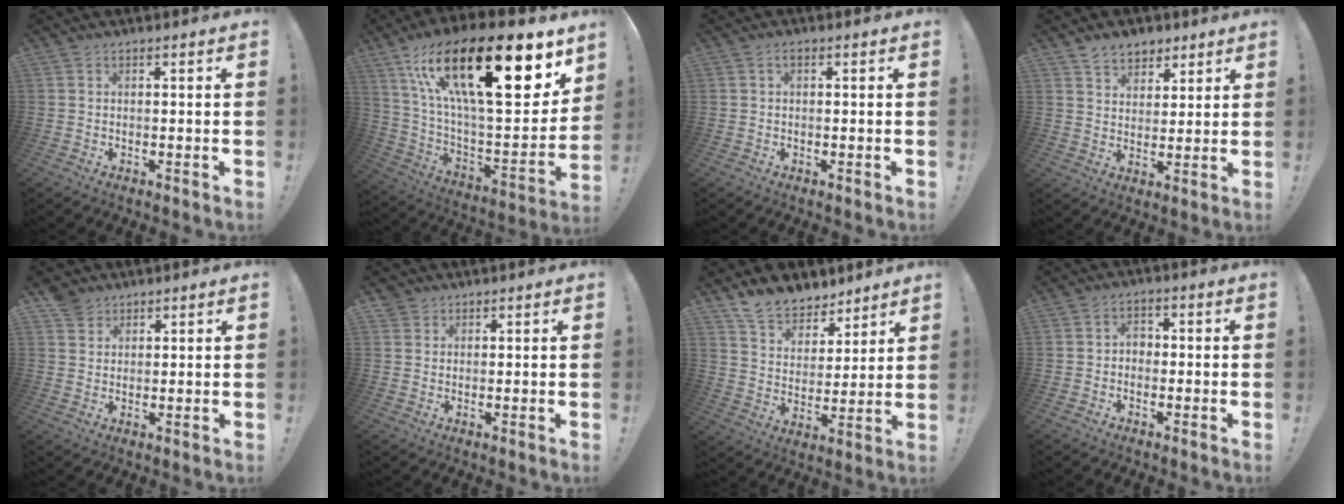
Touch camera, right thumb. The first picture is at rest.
{"total": 30.3, "force": [13.0, 10.2, 25.4], "torque": [-0.454, -0.075, 0.215]}
{"total": 1.0, "force": [0.0, 0.5, 0.9], "torque": [-0.022, 0.005, 0.000]}
{"total": 7.1, "force": [5.1, 4.8, 1.6], "torque": [-0.015, -0.034, 0.096]}
{"total": 4.0, "force": [3.1, 2.4, 0.5], "torque": [-0.005, -0.016, 0.059]}
{"total": 2.3, "force": [1.9, 1.4, 0.0], "torque": [0.001, -0.009, 0.035]}
{"total": 11.5, "force": [9.9, 5.4, 2.2], "torque": [-0.045, -0.081, 0.190]}
{"total": 2.9, "force": [-0.9, 2.1, 1.8], "torque": [-0.037, 0.008, -0.018]}